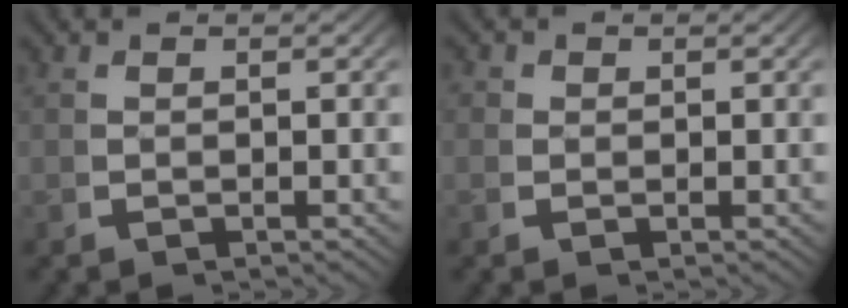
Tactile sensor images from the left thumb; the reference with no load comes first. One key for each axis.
{"total": 1.3, "fx": 0.2, "fy": 1.3, "fz": 0.2, "tx": -0.009, "ty": -0.009, "tz": 0.001}